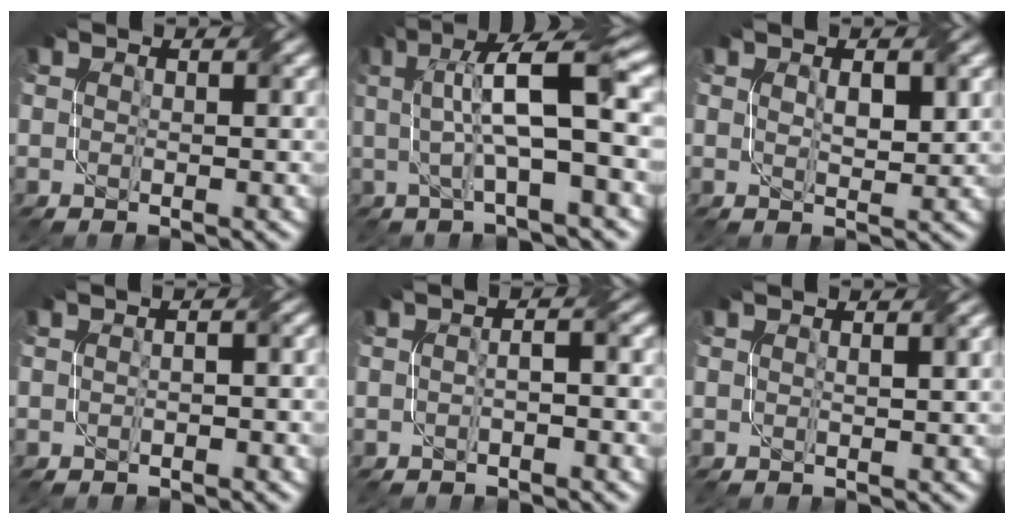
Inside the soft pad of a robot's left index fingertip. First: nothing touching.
{"total": 7.8, "force": [0.9, 1.7, 7.5], "torque": [-0.127, 0.015, 0.014]}
{"total": 2.0, "force": [0.6, 0.8, 1.7], "torque": [-0.034, -0.002, 0.016]}
{"total": 1.9, "force": [-0.3, 0.7, 1.7], "torque": [-0.023, 0.002, -0.008]}
{"total": 2.1, "force": [-0.6, 0.6, 2.0], "torque": [-0.030, 0.005, -0.012]}
{"total": 1.5, "force": [0.4, 0.4, 1.4], "torque": [-0.018, 0.007, 0.003]}